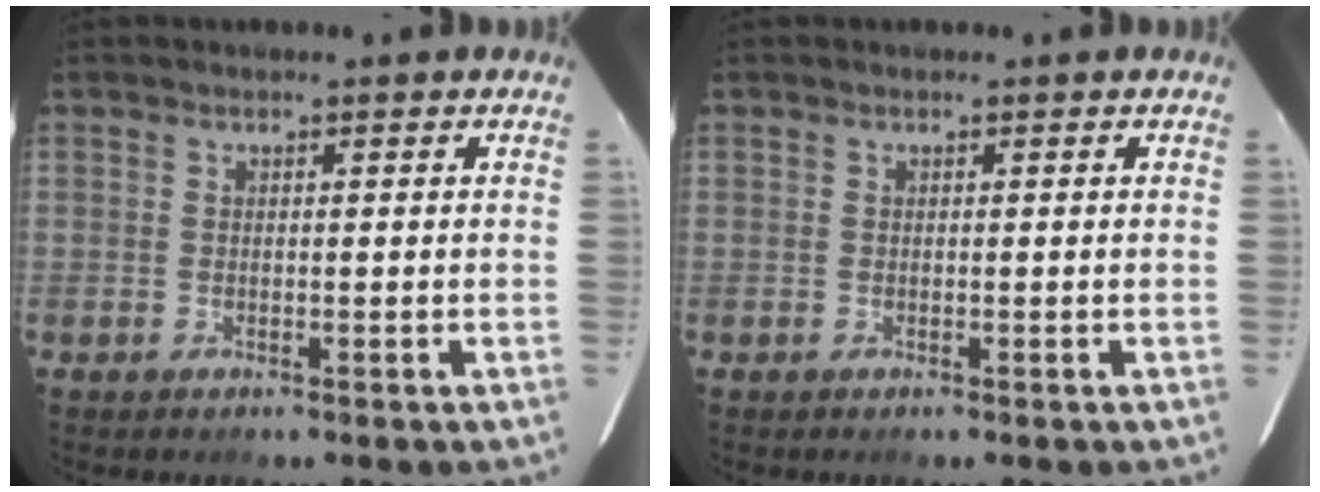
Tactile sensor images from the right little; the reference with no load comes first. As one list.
[{"total": 0.0}]